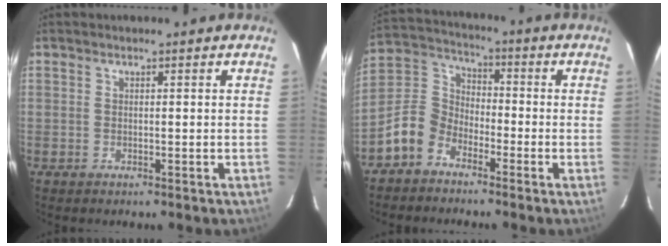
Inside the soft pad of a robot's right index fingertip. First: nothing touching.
{"total": 9.1, "force": [-5.8, 6.2, 3.2], "torque": [-0.078, 0.037, -0.127]}